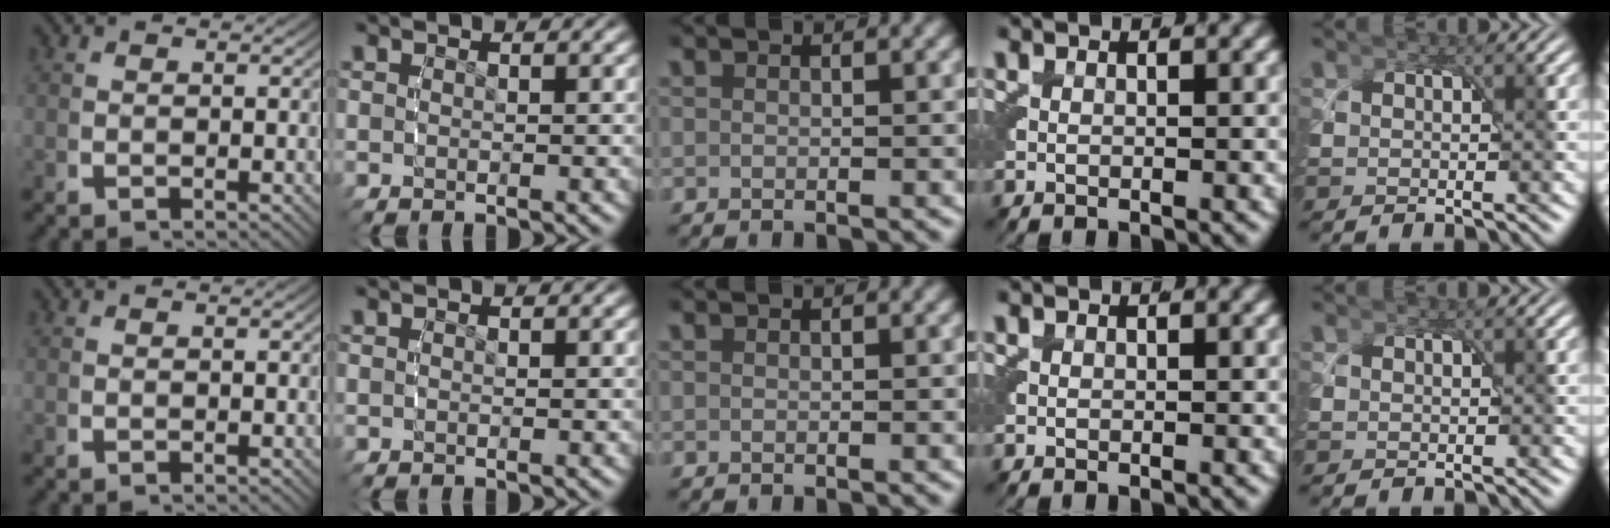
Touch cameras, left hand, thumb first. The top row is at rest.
{}